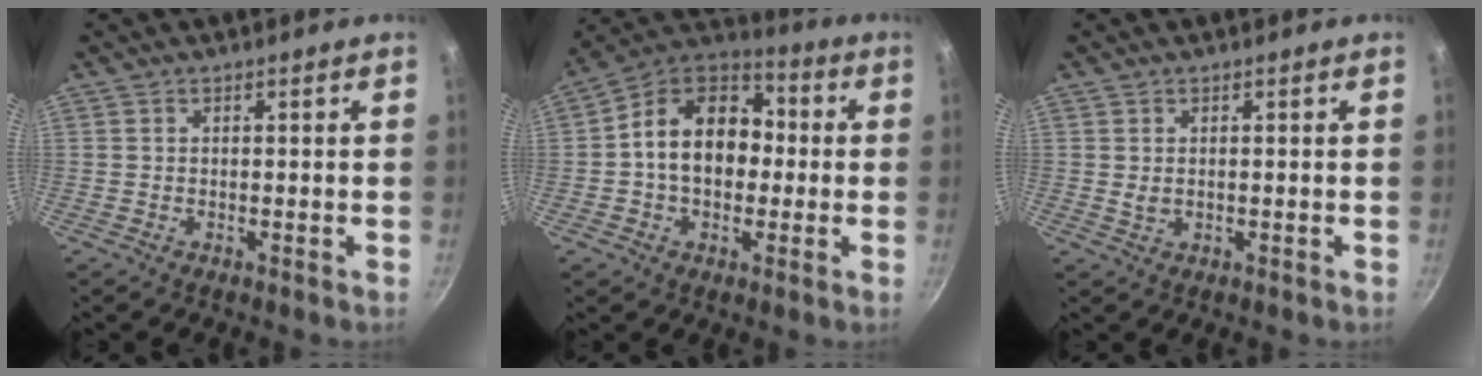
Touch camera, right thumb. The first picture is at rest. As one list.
[{"total": 15.8, "force": [-0.1, 11.6, 10.7], "torque": [-0.133, 0.042, -0.022]}, {"total": 1.5, "force": [0.2, 0.9, 1.2], "torque": [-0.021, 0.000, 0.006]}]